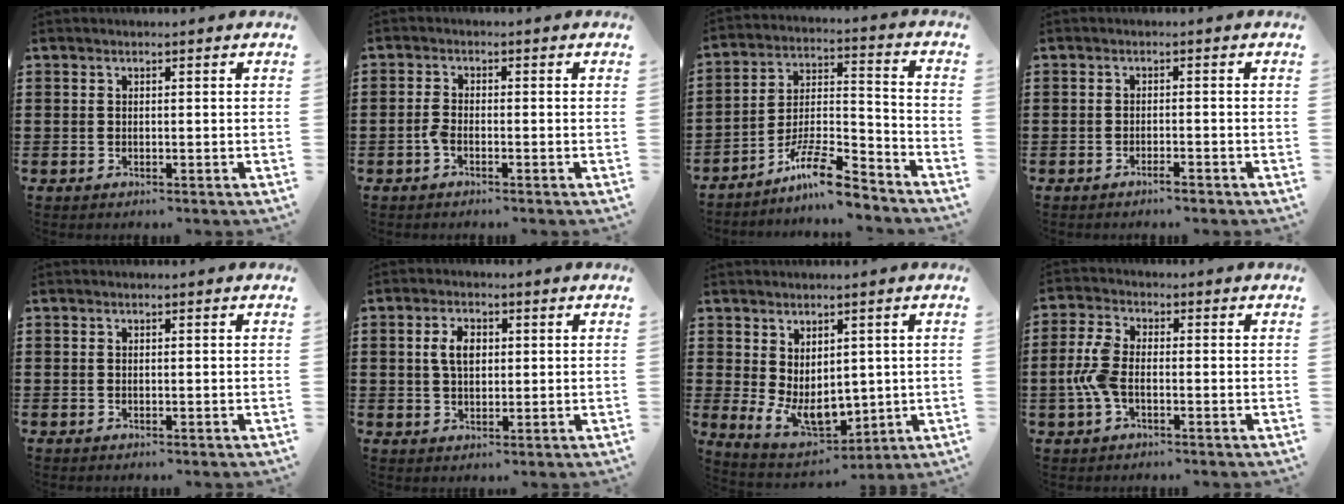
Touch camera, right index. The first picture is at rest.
{"total": 2.0, "force": [-1.1, 0.6, 1.5], "torque": [-0.044, -0.005, -0.025]}
{"total": 10.9, "force": [-8.9, 2.0, 6.0], "torque": [-0.110, 0.025, -0.171]}
{"total": 1.4, "force": [-1.2, 0.1, 0.7], "torque": [-0.014, 0.000, -0.023]}
{"total": 0.0}
{"total": 4.3, "force": [0.8, 2.6, 3.4], "torque": [-0.073, 0.014, 0.011]}
{"total": 7.2, "force": [0.6, 5.0, 5.1], "torque": [-0.105, -0.001, 0.016]}
{"total": 5.6, "force": [-1.2, 3.0, 4.7], "torque": [-0.124, -0.006, -0.031]}